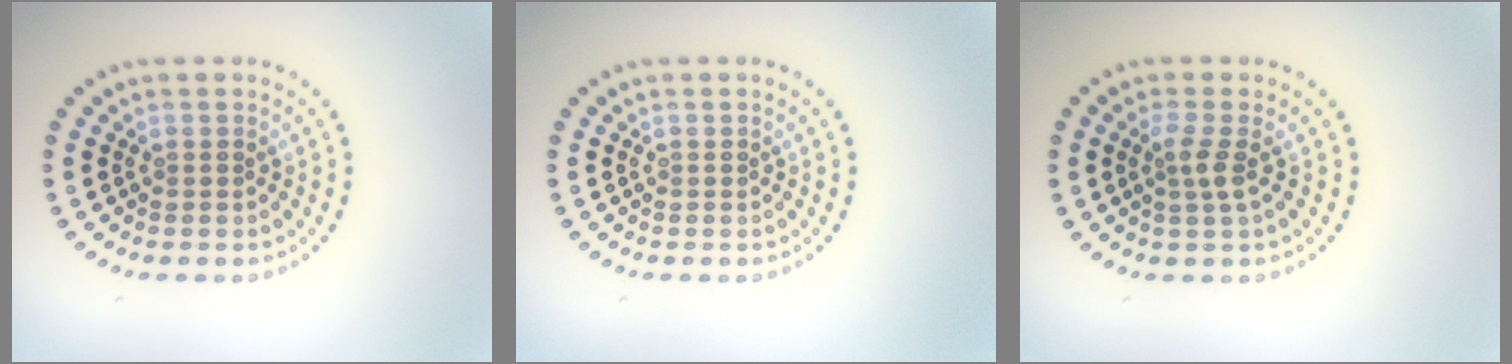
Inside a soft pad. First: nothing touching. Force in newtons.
{"total": 0.0}
{"total": 1.9, "press": 1.4, "slide": 1.3}